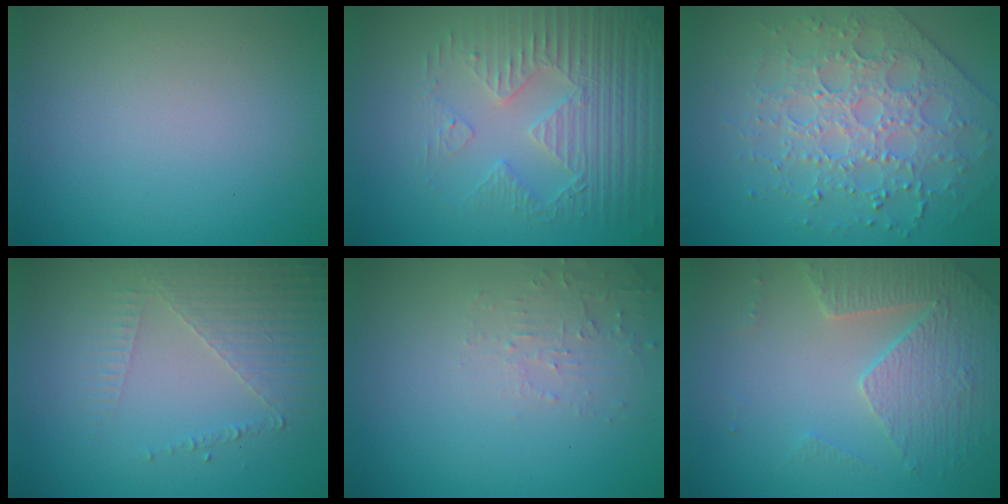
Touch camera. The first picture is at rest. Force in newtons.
{"total": 4.4, "press": 4.3, "slide": 0.7}
{"total": 4.5, "press": 4.3, "slide": 1.0}
{"total": 5.1, "press": 3.1, "slide": 4.0}
{"total": 1.9, "press": 1.9, "slide": 0.3}
{"total": 3.7, "press": 3.6, "slide": 0.9}